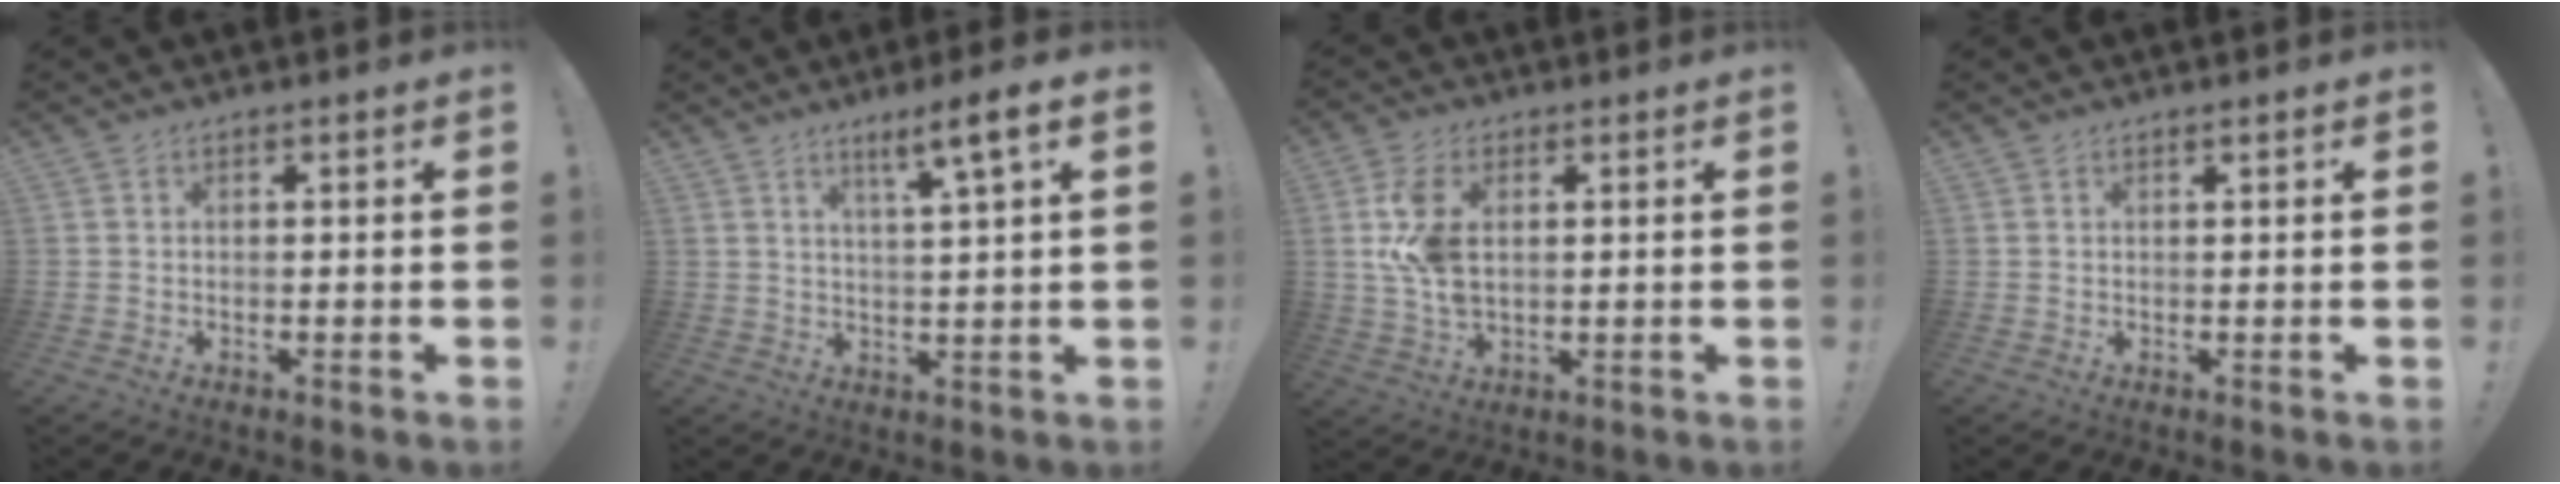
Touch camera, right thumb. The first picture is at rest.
{"total": 6.9, "force": [3.9, -0.3, 5.7], "torque": [-0.076, -0.019, 0.053]}
{"total": 9.9, "force": [1.9, 6.0, 7.7], "torque": [-0.150, -0.012, 0.030]}
{"total": 0.6, "force": [0.6, -0.1, 0.2], "torque": [0.004, -0.003, 0.008]}